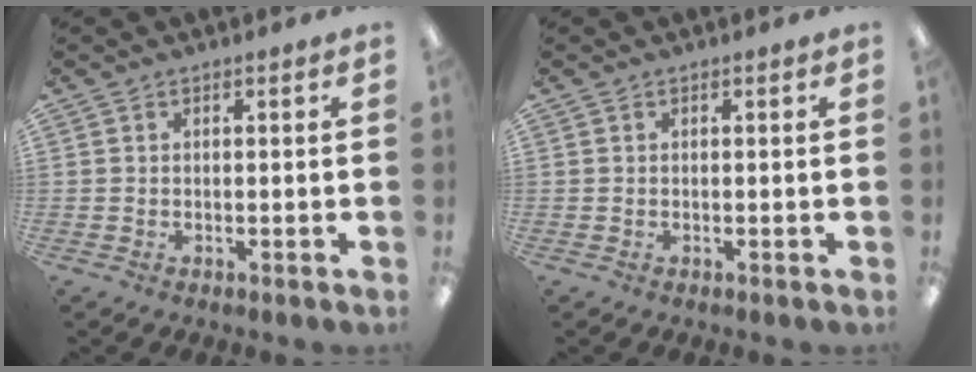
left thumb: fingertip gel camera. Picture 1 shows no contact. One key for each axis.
{"total": 0.0}